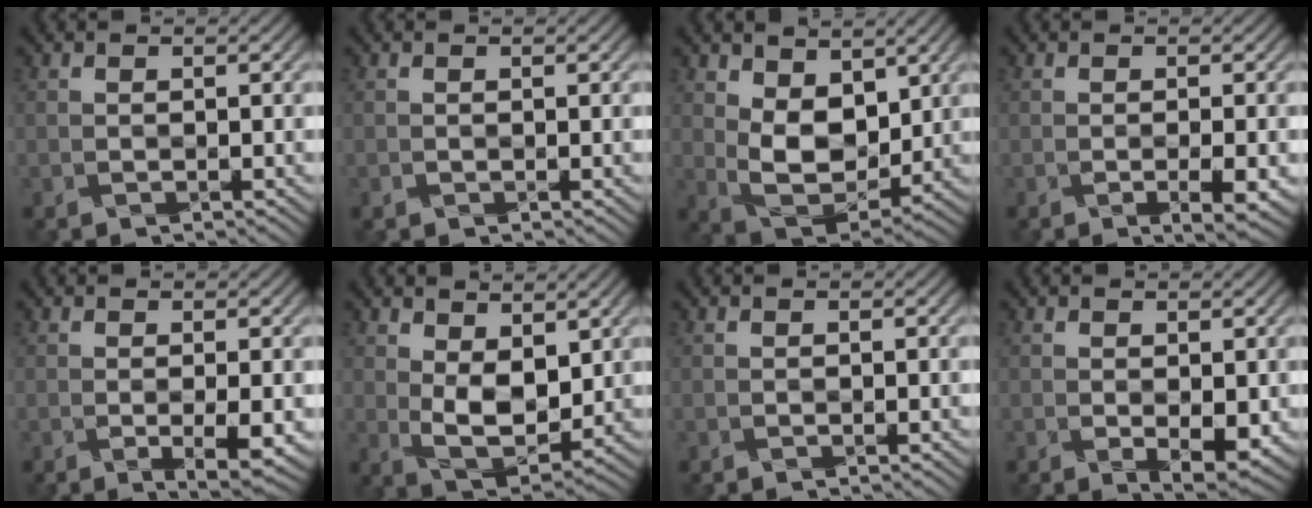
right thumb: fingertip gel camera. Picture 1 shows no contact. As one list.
[{"total": 0.0}, {"total": 7.5, "force": [3.1, 4.9, 4.8], "torque": [-0.113, -0.017, 0.064]}, {"total": 3.2, "force": [-0.9, 0.8, 3.0], "torque": [-0.049, -0.007, -0.006]}, {"total": 3.1, "force": [-0.5, 0.7, 3.0], "torque": [-0.054, -0.005, -0.001]}, {"total": 6.5, "force": [1.9, 3.8, 4.9], "torque": [-0.108, -0.014, 0.044]}, {"total": 0.0}, {"total": 2.2, "force": [0.0, 0.7, 2.1], "torque": [-0.043, -0.012, 0.011]}]